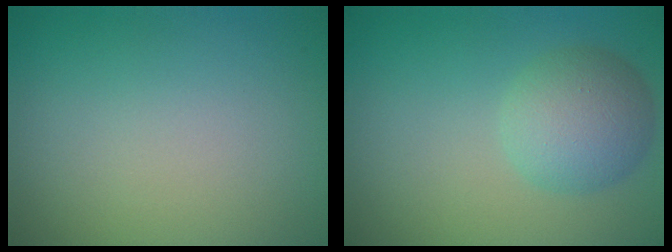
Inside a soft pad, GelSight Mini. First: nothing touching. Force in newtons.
{"total": 4.1, "press": 4.1, "slide": 0.2}